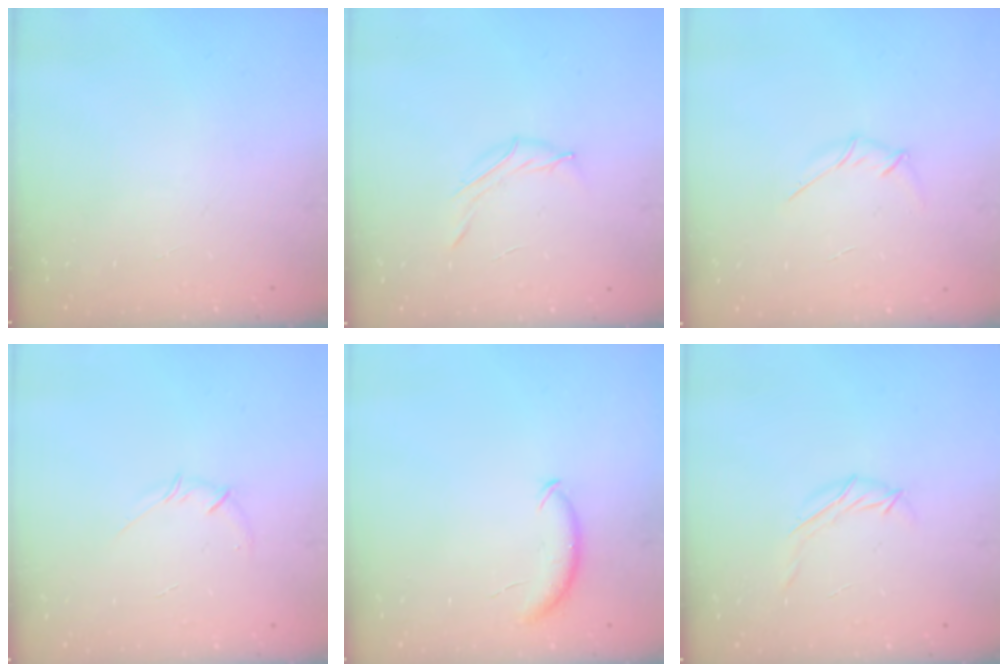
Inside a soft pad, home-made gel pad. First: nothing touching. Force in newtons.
{"total": 4.2, "press": 4.0, "slide": 1.2}
{"total": 3.3, "press": 3.2, "slide": 0.9}
{"total": 3.6, "press": 3.4, "slide": 1.2}
{"total": 7.4, "press": 7.4, "slide": 1.1}
{"total": 4.5, "press": 4.4, "slide": 0.9}